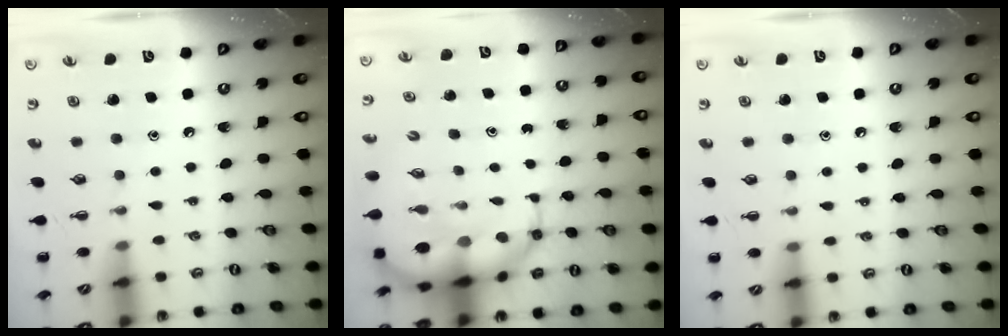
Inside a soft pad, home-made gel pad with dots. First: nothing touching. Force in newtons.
{"total": 12.0, "press": 11.5, "slide": 3.5}
{"total": 6.5, "press": 6.1, "slide": 2.2}